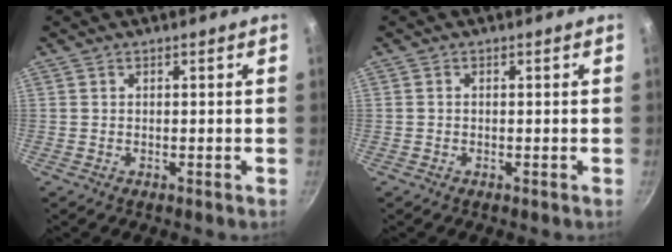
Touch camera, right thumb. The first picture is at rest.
{"total": 0.0}